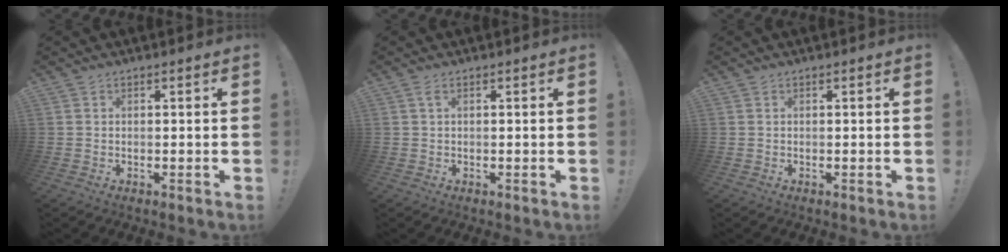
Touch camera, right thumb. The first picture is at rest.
{"total": 1.3, "force": [0.3, 0.3, 1.2], "torque": [-0.034, 0.004, 0.007]}
{"total": 0.0}